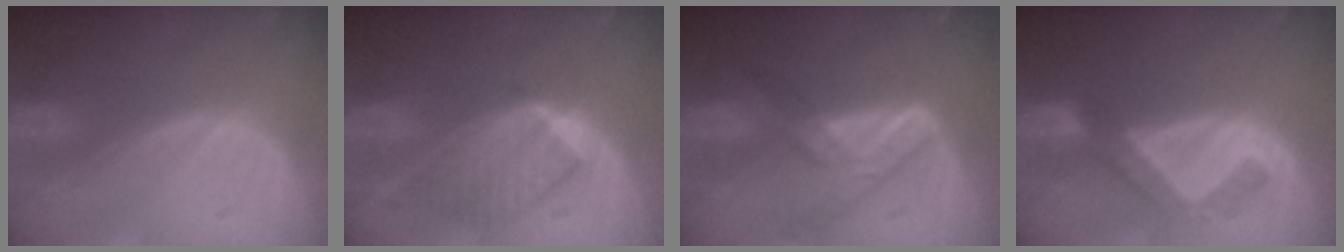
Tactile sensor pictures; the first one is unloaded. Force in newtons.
{"total": 6.9, "press": 6.9, "slide": 0.2}
{"total": 7.2, "press": 6.2, "slide": 3.8}
{"total": 5.1, "press": 4.8, "slide": 1.6}